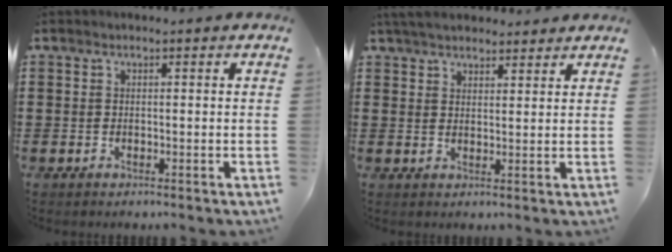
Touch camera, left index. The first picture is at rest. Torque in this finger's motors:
{"motor_torque": [2.14, 0.00, 0.34, 0.12]}